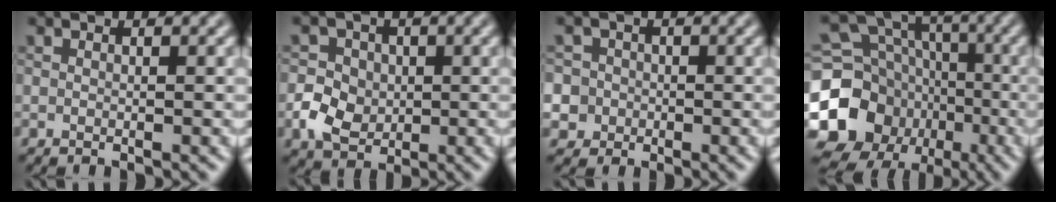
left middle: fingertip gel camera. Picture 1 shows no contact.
{"total": 4.0, "force": [-0.8, 3.4, 1.9], "torque": [-0.028, 0.001, -0.021]}
{"total": 5.3, "force": [-0.9, 5.1, 1.1], "torque": [-0.017, 0.016, -0.035]}
{"total": 15.0, "force": [-4.6, 13.0, 6.0], "torque": [-0.131, -0.012, -0.097]}